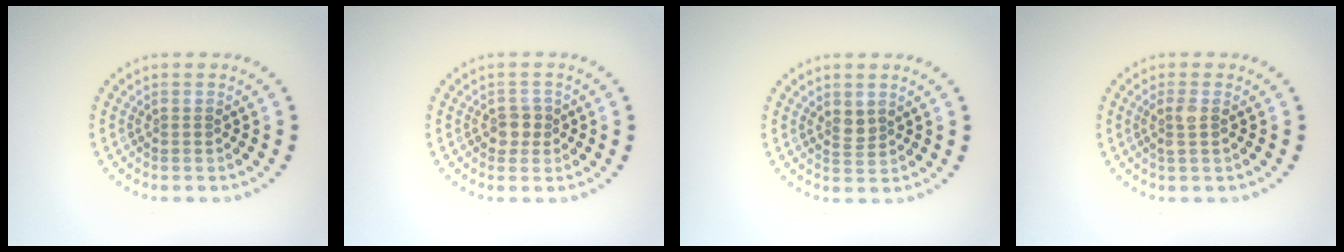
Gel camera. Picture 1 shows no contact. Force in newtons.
{"total": 1.6, "press": 1.5, "slide": 0.6}
{"total": 1.5, "press": 1.1, "slide": 1.0}
{"total": 1.5, "press": 1.4, "slide": 0.7}